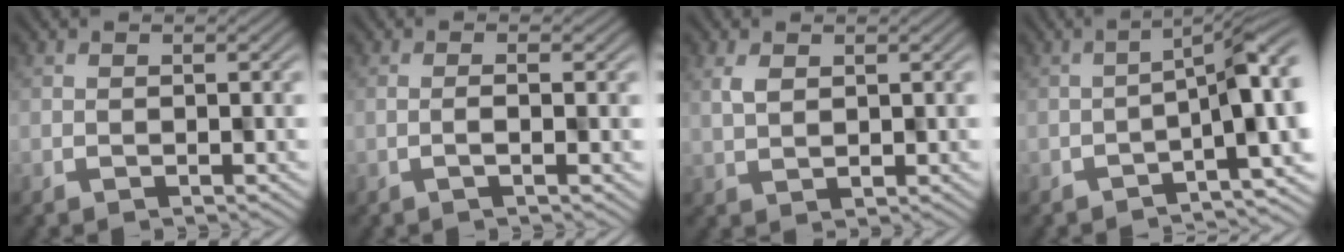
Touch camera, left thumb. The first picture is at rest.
{"total": 1.3, "force": [0.3, -0.1, 1.3], "torque": [-0.011, 0.010, -0.011]}
{"total": 2.6, "force": [1.9, 1.1, 1.4], "torque": [-0.037, -0.005, 0.032]}
{"total": 6.7, "force": [-2.1, 1.6, 6.2], "torque": [-0.074, -0.004, -0.024]}